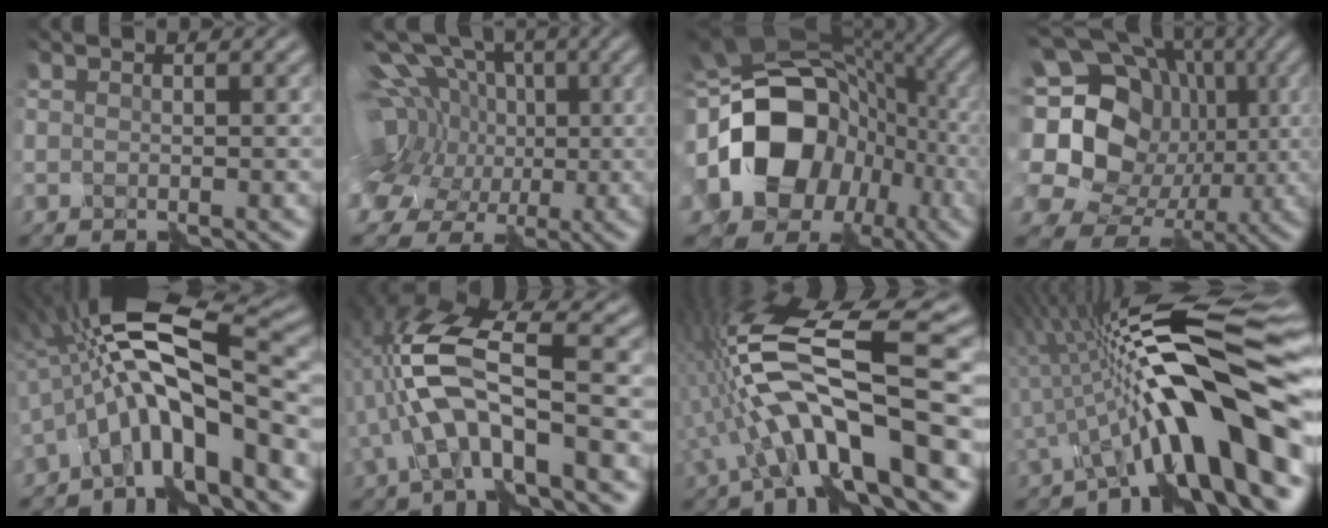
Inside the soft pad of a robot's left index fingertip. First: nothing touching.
{"total": 14.4, "force": [3.6, 10.7, 9.0], "torque": [-0.168, 0.026, 0.028]}
{"total": 17.6, "force": [-2.3, 14.0, 10.4], "torque": [-0.180, -0.018, -0.039]}
{"total": 21.2, "force": [1.4, 18.6, 10.1], "torque": [-0.239, 0.061, -0.012]}
{"total": 10.8, "force": [-2.4, 3.1, 10.1], "torque": [-0.172, 0.025, -0.058]}
{"total": 7.8, "force": [-2.1, 2.5, 7.1], "torque": [-0.147, 0.016, -0.042]}
{"total": 12.7, "force": [-2.2, 3.5, 12.0], "torque": [-0.220, 0.028, -0.049]}
{"total": 13.7, "force": [-3.1, 2.4, 13.1], "torque": [-0.194, 0.030, -0.048]}